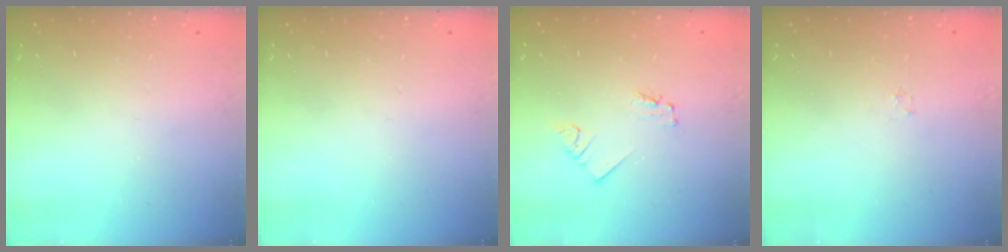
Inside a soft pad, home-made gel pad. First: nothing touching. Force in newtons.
{"total": 0.0}
{"total": 1.7, "press": 1.7, "slide": 0.3}
{"total": 0.8, "press": 0.8, "slide": 0.2}